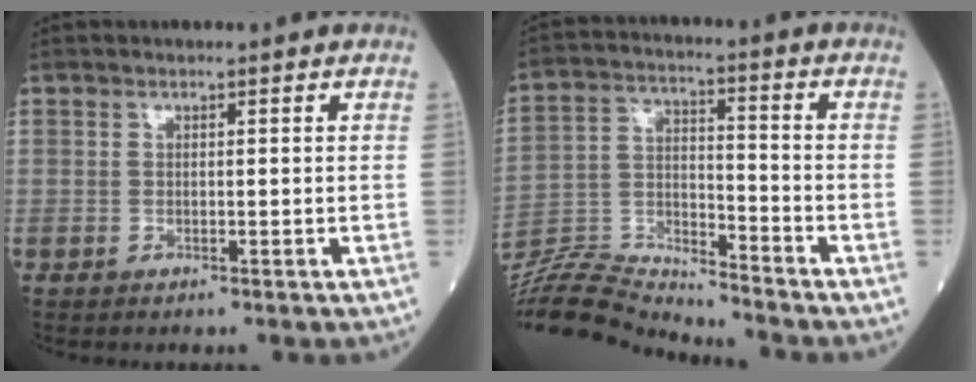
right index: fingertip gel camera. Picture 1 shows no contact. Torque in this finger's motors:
{"motor_torque": [-1.96, -0.17, -1.05, -0.21]}